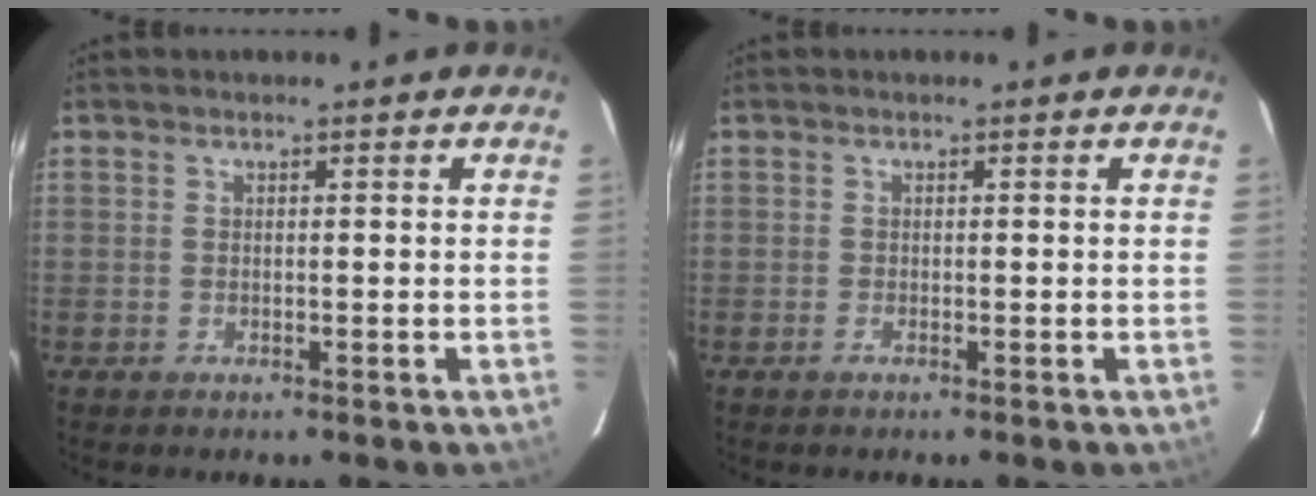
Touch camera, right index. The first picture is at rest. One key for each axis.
{"total": 0.5, "fx": -0.3, "fy": 0.0, "fz": 0.5, "tx": -0.010, "ty": 0.000, "tz": -0.007}